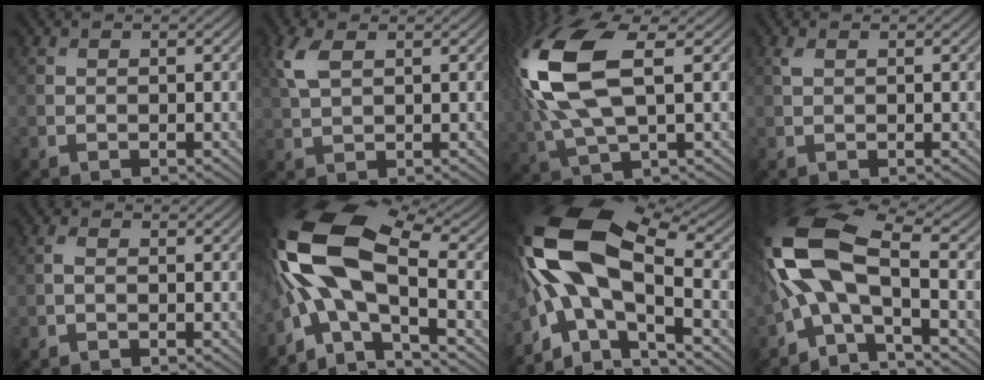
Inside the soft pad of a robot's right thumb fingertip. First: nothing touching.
{"total": 4.0, "force": [1.7, 1.9, 3.1], "torque": [-0.088, 0.008, 0.034]}
{"total": 14.5, "force": [2.5, 6.8, 12.5], "torque": [-0.314, 0.004, 0.049]}
{"total": 0.9, "force": [0.4, 0.3, 0.6], "torque": [-0.022, 0.003, 0.009]}
{"total": 0.9, "force": [-0.2, 0.4, 0.8], "torque": [-0.022, 0.001, -0.007]}
{"total": 15.4, "force": [-0.9, 7.2, 13.5], "torque": [-0.280, 0.012, -0.036]}
{"total": 16.8, "force": [-1.2, 8.5, 14.4], "torque": [-0.290, -0.001, -0.025]}
{"total": 12.6, "force": [-1.2, 5.6, 11.2], "torque": [-0.250, 0.016, -0.047]}